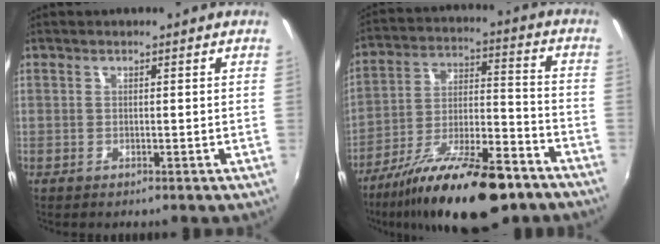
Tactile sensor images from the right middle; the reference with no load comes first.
{"total": 22.2, "force": [-15.3, 6.4, 14.8], "torque": [-0.263, -0.029, -0.241]}